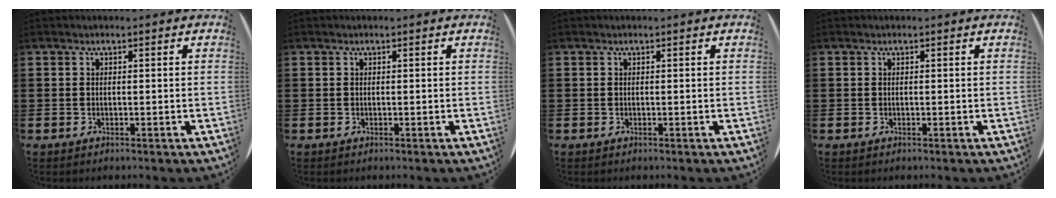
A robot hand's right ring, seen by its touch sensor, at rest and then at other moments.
{"total": 0.0}
{"total": 0.0}
{"total": 0.0}